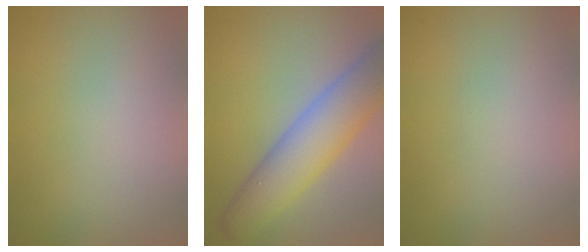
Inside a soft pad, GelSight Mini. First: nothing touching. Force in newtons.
{"total": 6.9, "press": 6.8, "slide": 0.3}
{"total": 0.0}